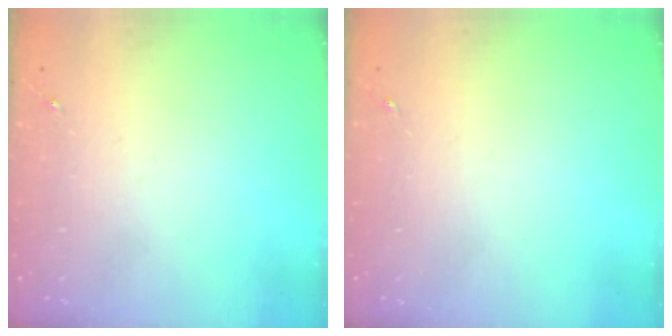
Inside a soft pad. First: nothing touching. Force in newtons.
{"total": 0.0}